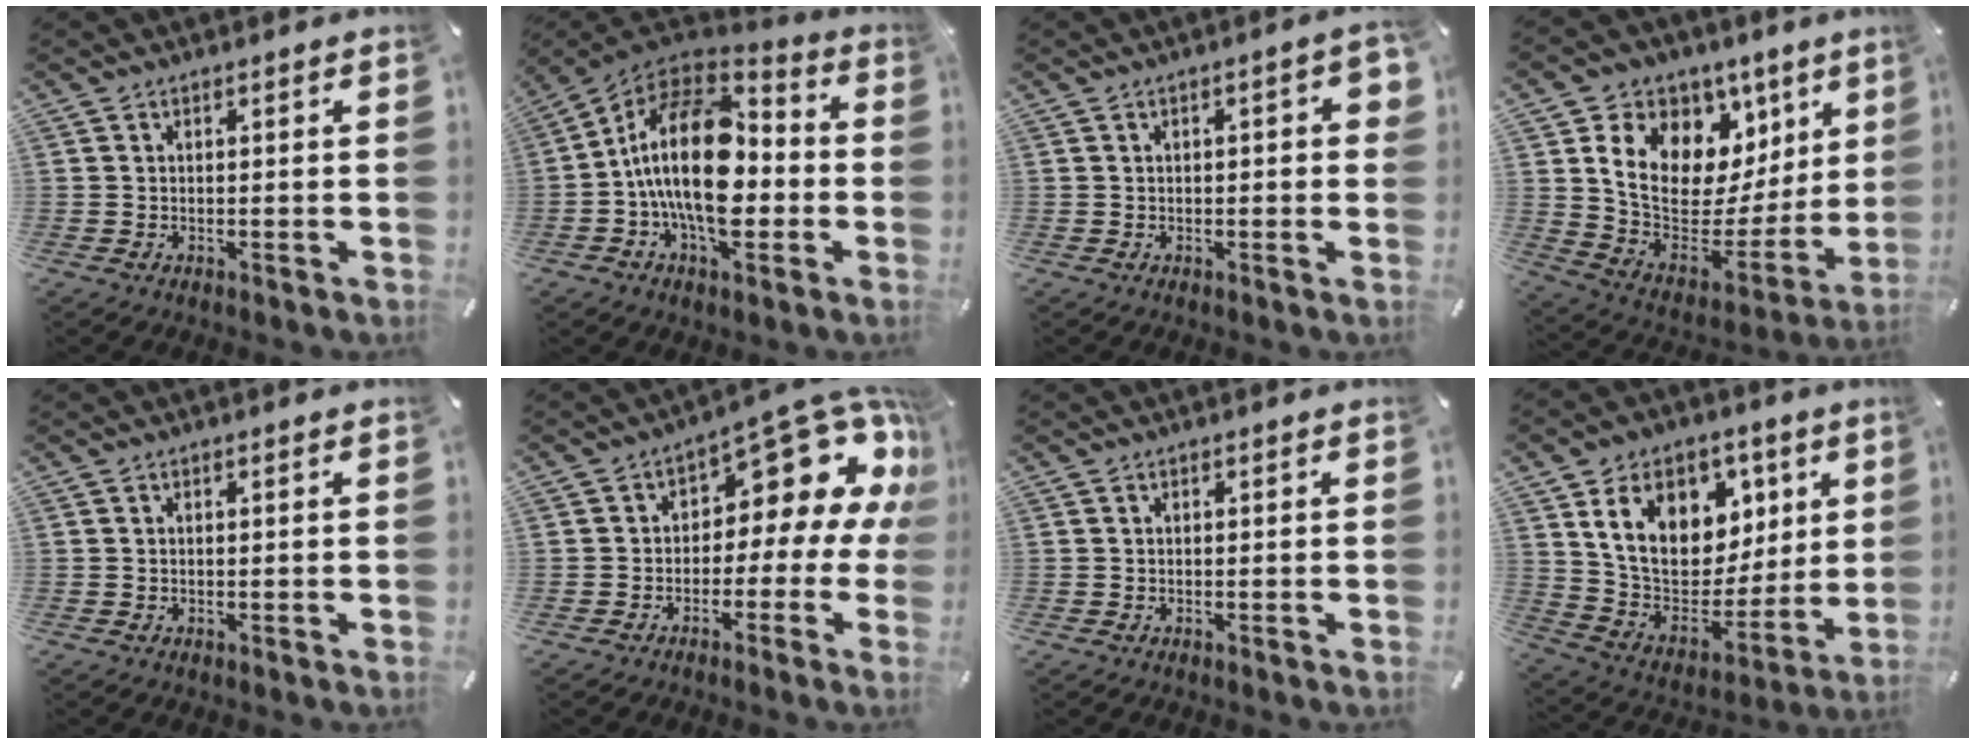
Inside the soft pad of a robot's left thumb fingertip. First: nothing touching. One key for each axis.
{"total": 22.6, "fx": -1.2, "fy": 12.9, "fz": 18.5, "tx": -0.357, "ty": 0.003, "tz": -0.023}
{"total": 4.0, "fx": 0.1, "fy": 1.5, "fz": 3.6, "tx": -0.049, "ty": 0.004, "tz": -0.001}
{"total": 16.3, "fx": 6.9, "fy": 12.0, "fz": 8.5, "tx": -0.122, "ty": -0.062, "tz": 0.130}
{"total": 0.0}
{"total": 13.2, "fx": 7.7, "fy": 6.1, "fz": 8.8, "tx": -0.111, "ty": -0.070, "tz": 0.123}
{"total": 0.0}
{"total": 18.4, "fx": 7.5, "fy": 13.7, "fz": 9.7, "tx": -0.162, "ty": -0.025, "tz": 0.146}